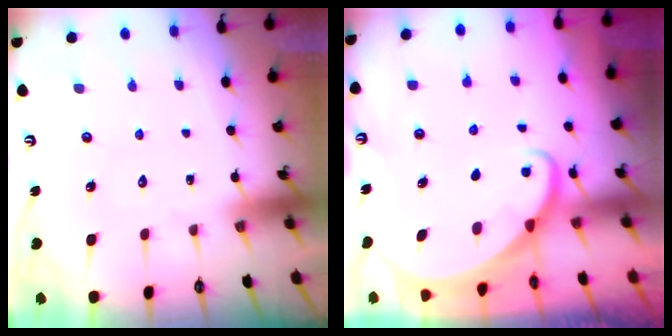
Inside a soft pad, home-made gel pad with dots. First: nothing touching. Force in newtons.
{"total": 2.0, "press": 2.0, "slide": 0.2}